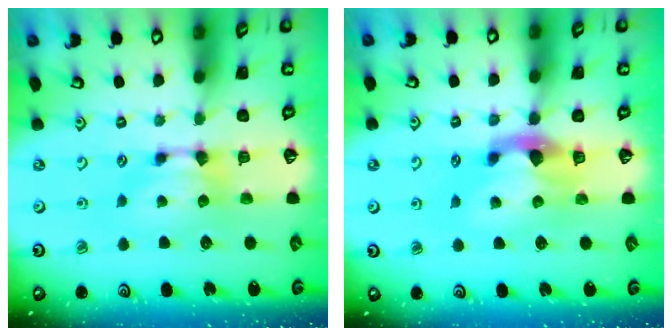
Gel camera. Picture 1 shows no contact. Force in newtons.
{"total": 2.8, "press": 2.5, "slide": 1.3}